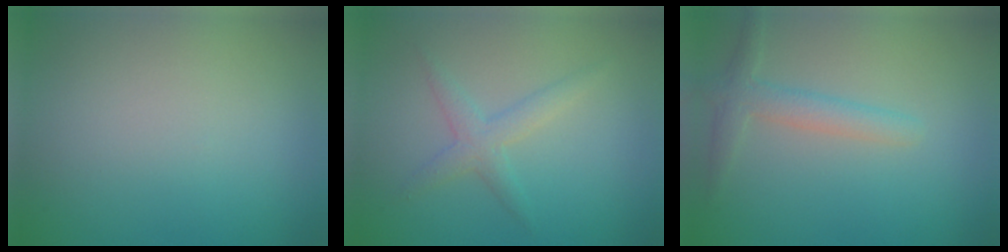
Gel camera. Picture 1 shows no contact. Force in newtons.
{"total": 2.1, "press": 2.1, "slide": 0.1}
{"total": 2.4, "press": 2.4, "slide": 0.1}